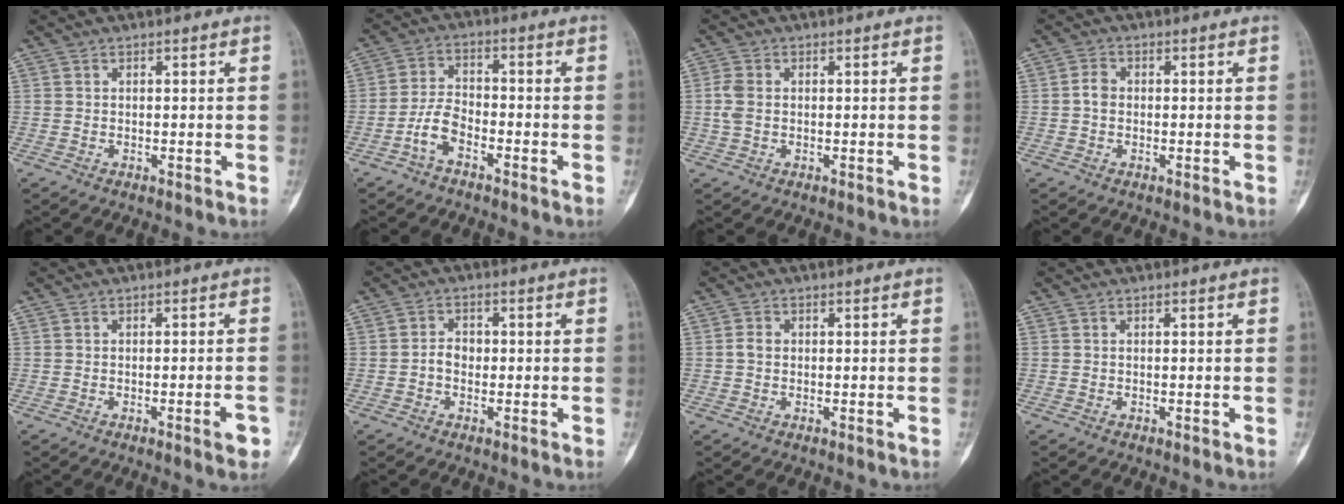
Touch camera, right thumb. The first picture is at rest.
{"total": 5.5, "force": [-3.2, 2.7, 3.6], "torque": [-0.070, 0.029, -0.068]}
{"total": 2.9, "force": [0.0, 2.0, 2.2], "torque": [-0.062, 0.004, -0.003]}
{"total": 2.4, "force": [-0.2, 1.8, 1.5], "torque": [-0.022, 0.007, -0.008]}
{"total": 3.2, "force": [-1.5, 0.6, 2.8], "torque": [-0.036, 0.004, -0.020]}
{"total": 2.9, "force": [-0.5, 2.2, 1.8], "torque": [-0.019, 0.011, -0.016]}
{"total": 1.6, "force": [0.0, 1.3, 1.0], "torque": [-0.016, 0.004, -0.002]}
{"total": 0.0}